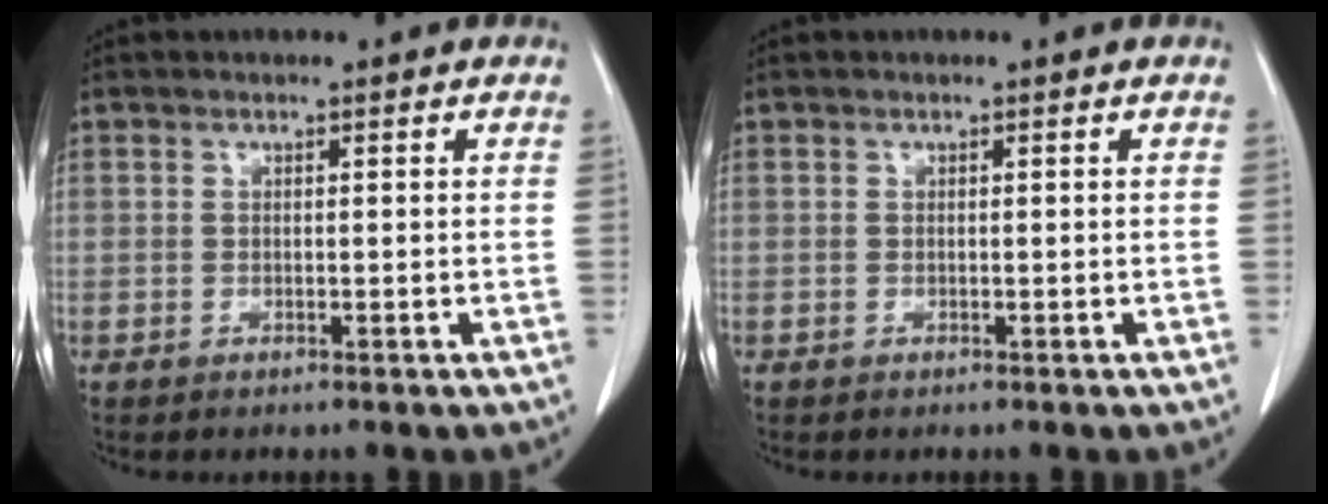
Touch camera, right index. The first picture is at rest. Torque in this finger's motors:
{"motor_torque": [0.00, 0.00, 0.00, 0.00]}